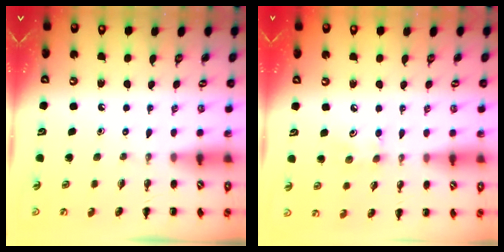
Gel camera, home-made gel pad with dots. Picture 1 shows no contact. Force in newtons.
{"total": 5.1, "press": 5.0, "slide": 1.1}